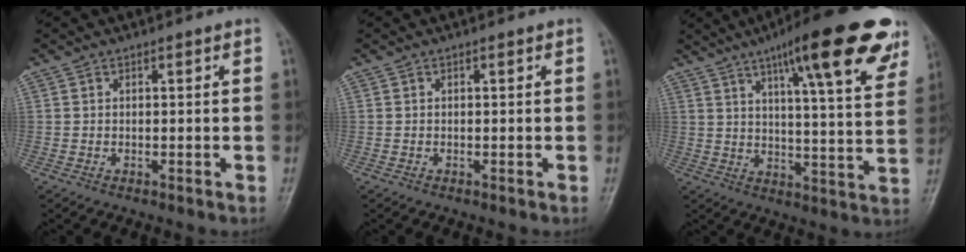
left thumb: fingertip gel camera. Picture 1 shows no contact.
{"total": 0.0}
{"total": 22.2, "force": [12.6, 4.7, 17.7], "torque": [-0.229, -0.029, 0.173]}